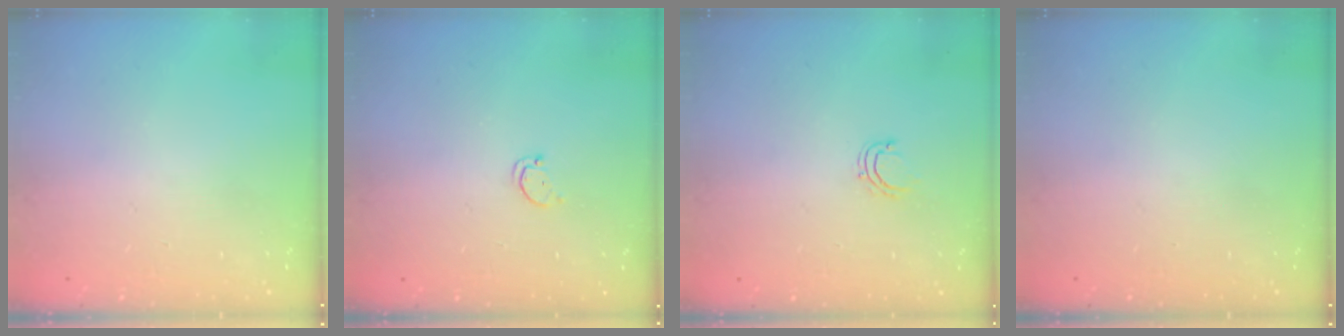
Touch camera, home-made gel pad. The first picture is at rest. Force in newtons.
{"total": 1.7, "press": 1.7, "slide": 0.2}
{"total": 4.7, "press": 4.7, "slide": 0.3}
{"total": 0.0}